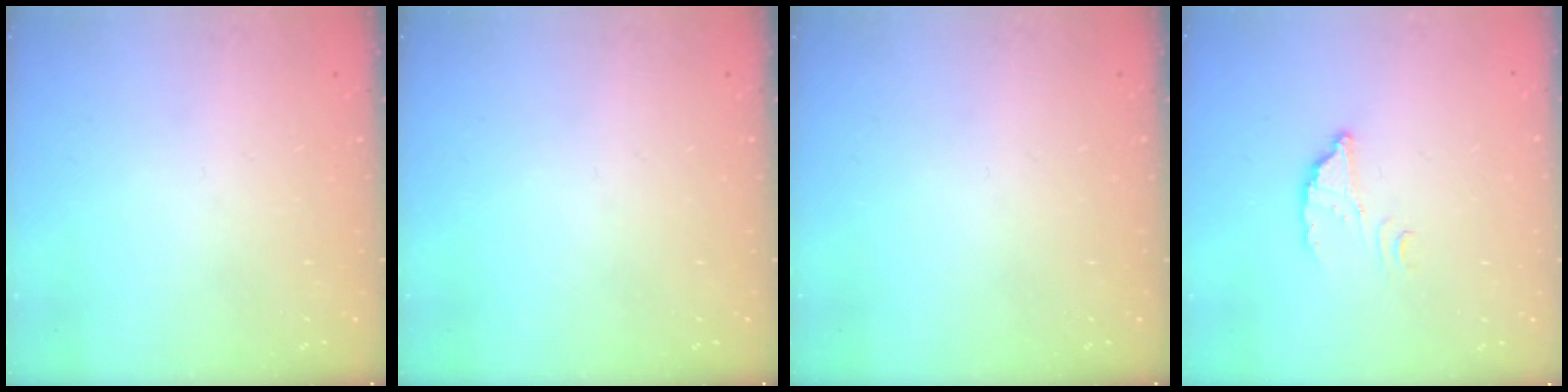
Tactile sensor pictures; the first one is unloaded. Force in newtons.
{"total": 0.0}
{"total": 0.0}
{"total": 2.4, "press": 2.4, "slide": 0.3}